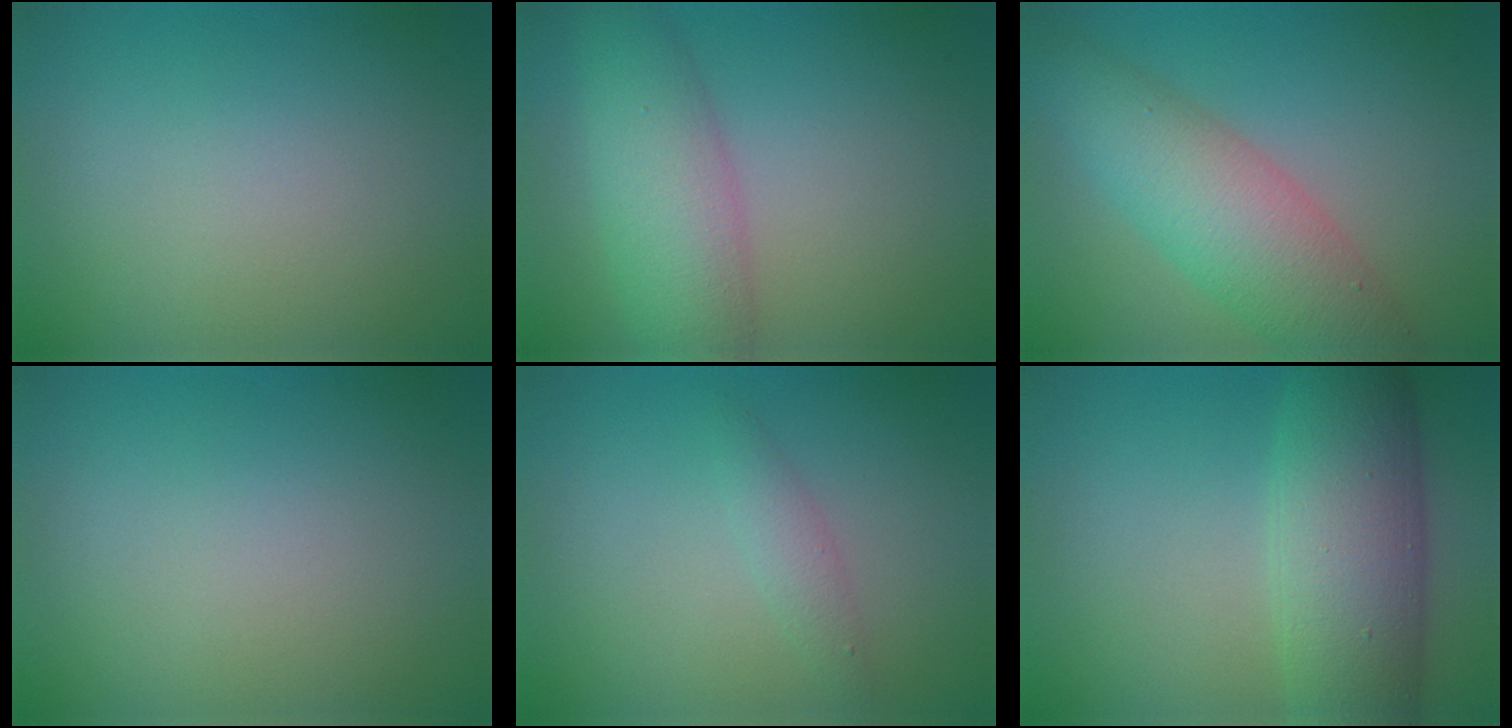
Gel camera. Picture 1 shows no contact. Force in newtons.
{"total": 6.3, "press": 6.3, "slide": 0.2}
{"total": 7.0, "press": 7.0, "slide": 0.2}
{"total": 0.0}
{"total": 1.4, "press": 1.4, "slide": 0.0}
{"total": 8.4, "press": 8.4, "slide": 0.2}